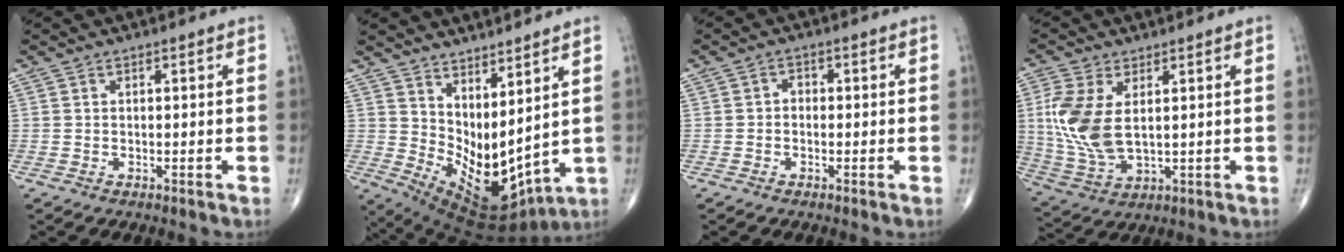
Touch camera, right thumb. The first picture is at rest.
{"total": 15.4, "force": [5.7, 7.1, 12.4], "torque": [-0.186, -0.052, 0.128]}
{"total": 1.7, "force": [-0.3, 1.3, 0.9], "torque": [0.000, 0.008, -0.012]}
{"total": 11.6, "force": [2.0, 6.2, 9.6], "torque": [-0.217, -0.010, 0.051]}